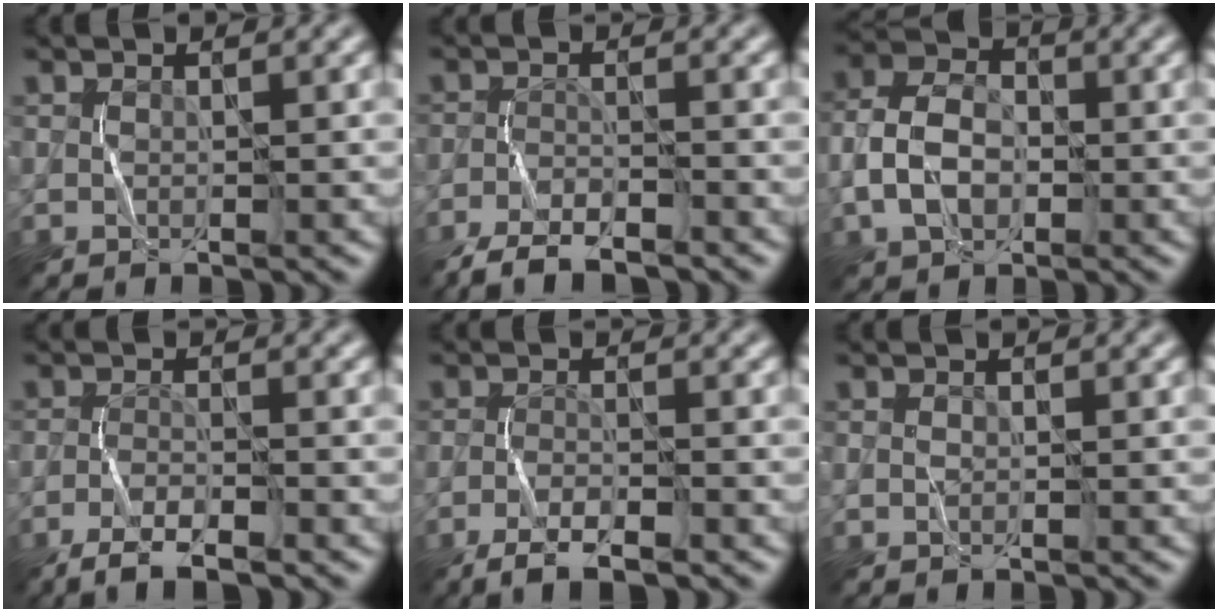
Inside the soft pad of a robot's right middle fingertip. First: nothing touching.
{"total": 5.1, "force": [-4.5, 1.1, 2.2], "torque": [-0.032, -0.016, -0.084]}
{"total": 4.9, "force": [-1.2, 3.5, 3.3], "torque": [-0.066, 0.007, -0.028]}
{"total": 3.7, "force": [-2.9, 0.4, 2.2], "torque": [-0.046, -0.003, -0.058]}
{"total": 3.3, "force": [-2.4, 0.5, 2.3], "torque": [-0.046, -0.002, -0.048]}
{"total": 0.0}